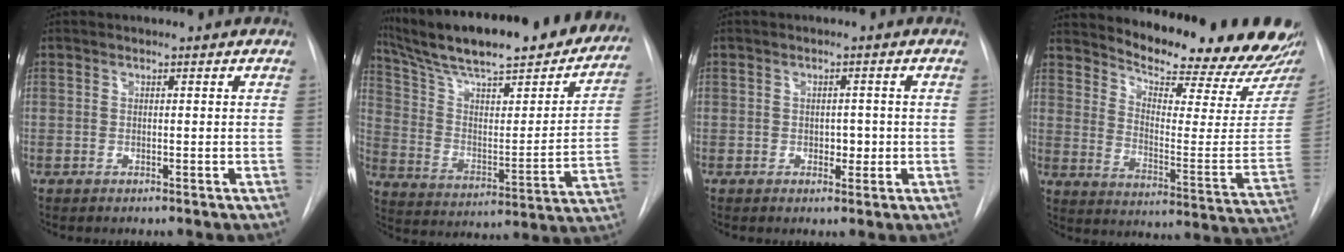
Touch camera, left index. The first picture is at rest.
{"total": 32.4, "force": [26.9, 6.2, 17.0], "torque": [-0.267, -0.040, 0.370]}
{"total": 2.1, "force": [-0.3, 1.5, 1.5], "torque": [-0.018, 0.001, -0.002]}
{"total": 23.0, "force": [21.0, 2.8, 9.0], "torque": [-0.142, -0.098, 0.269]}